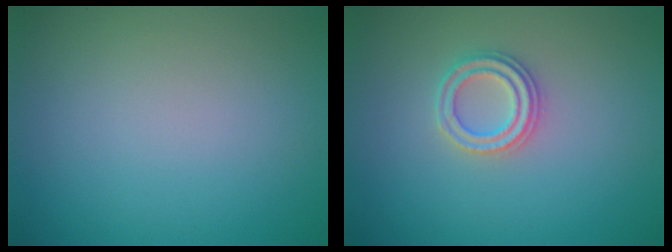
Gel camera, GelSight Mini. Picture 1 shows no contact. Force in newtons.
{"total": 2.2, "press": 2.2, "slide": 0.3}